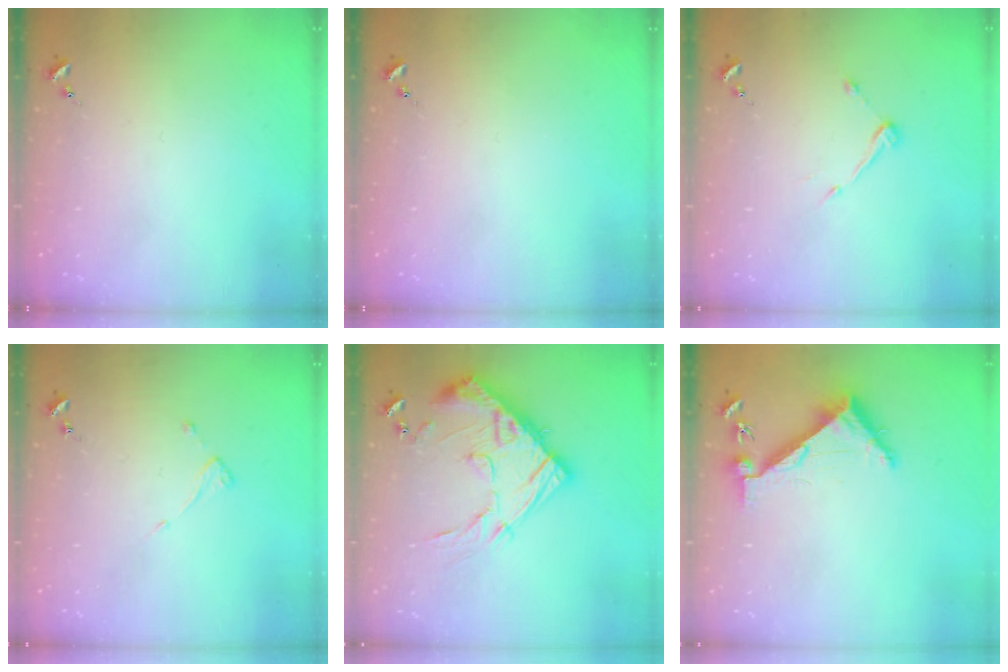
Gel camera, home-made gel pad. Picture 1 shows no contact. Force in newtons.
{"total": 0.0}
{"total": 6.5, "press": 6.5, "slide": 0.6}
{"total": 3.6, "press": 3.6, "slide": 0.2}
{"total": 19.3, "press": 19.2, "slide": 2.0}
{"total": 6.4, "press": 6.4, "slide": 0.7}